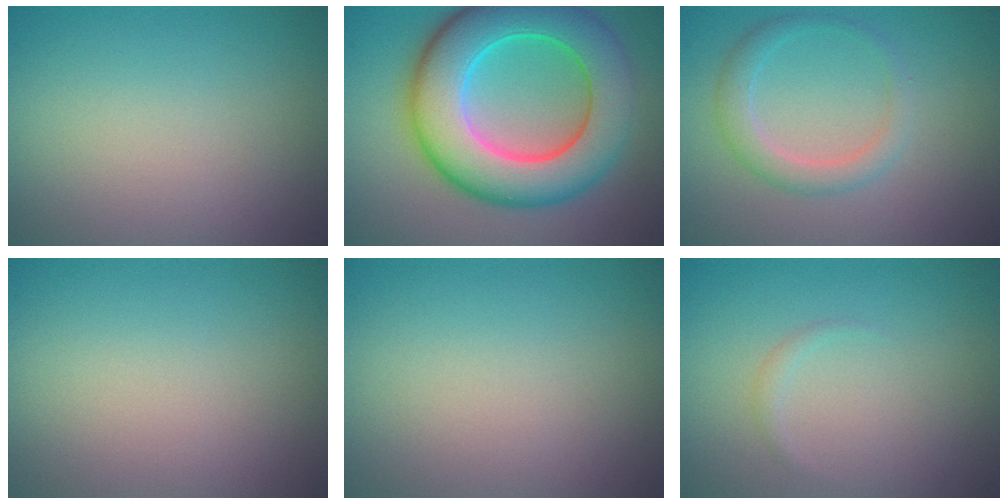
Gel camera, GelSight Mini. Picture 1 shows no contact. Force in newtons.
{"total": 11.2, "press": 11.2, "slide": 0.1}
{"total": 2.4, "press": 2.4, "slide": 0.1}
{"total": 0.0}
{"total": 0.0}
{"total": 0.6, "press": 0.6, "slide": 0.0}